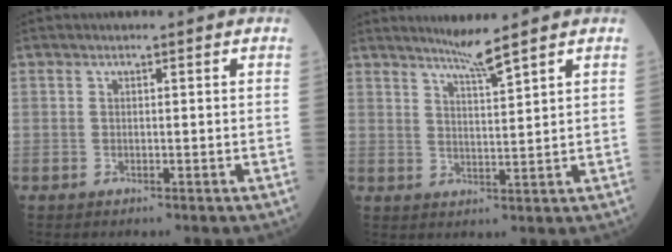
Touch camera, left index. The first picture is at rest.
{"total": 4.2, "force": [3.5, -1.2, 1.9], "torque": [-0.038, -0.011, 0.070]}